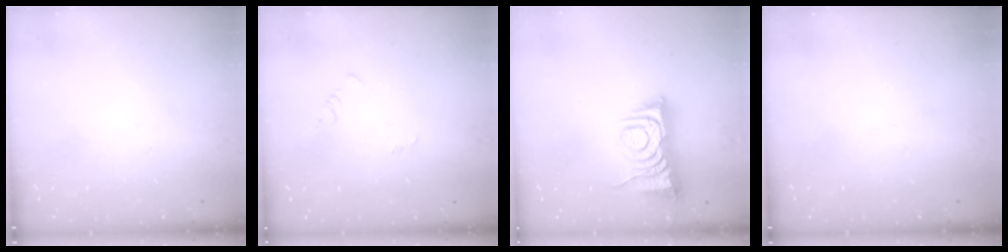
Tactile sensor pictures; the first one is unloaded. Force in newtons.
{"total": 2.9, "press": 2.9, "slide": 0.3}
{"total": 8.4, "press": 8.4, "slide": 0.8}
{"total": 0.0}